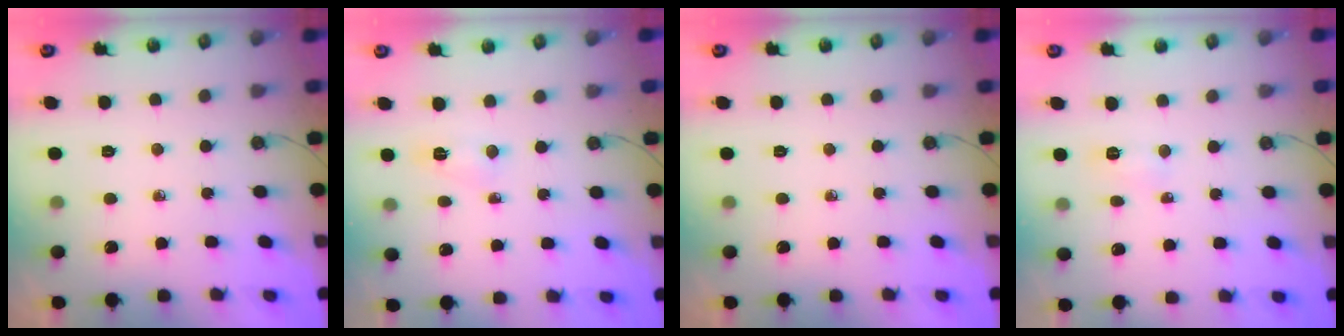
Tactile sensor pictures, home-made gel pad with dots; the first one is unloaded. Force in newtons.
{"total": 3.9, "press": 3.9, "slide": 0.7}
{"total": 0.0}
{"total": 3.4, "press": 3.2, "slide": 1.2}